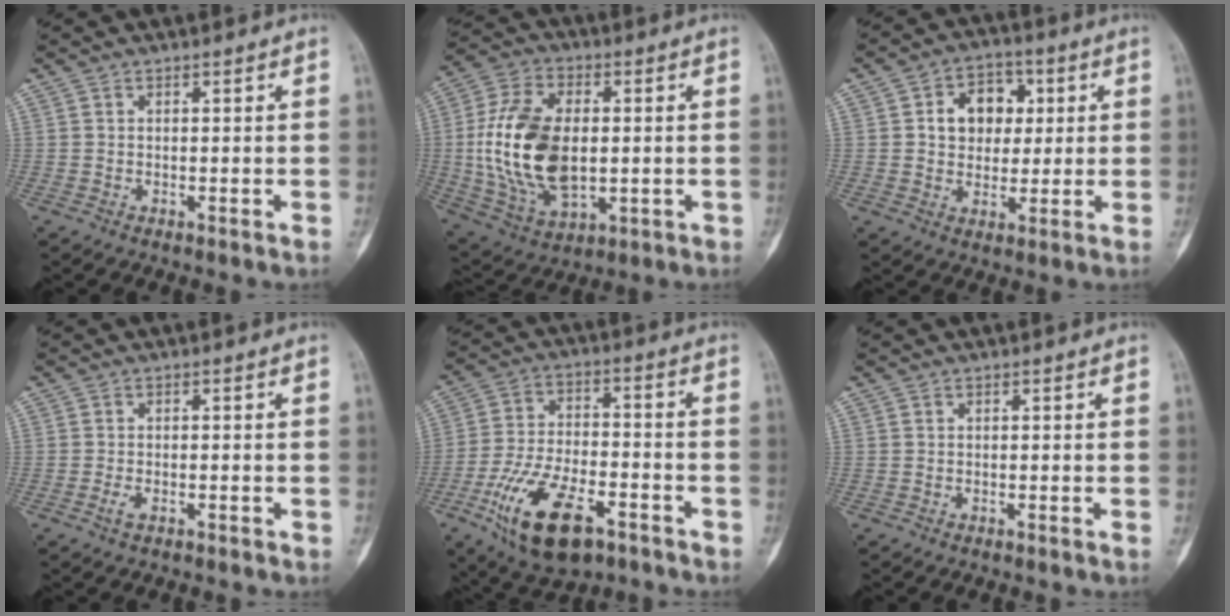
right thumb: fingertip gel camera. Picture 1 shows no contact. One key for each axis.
{"total": 20.2, "fx": -0.2, "fy": 12.3, "fz": 16.0, "tx": -0.301, "ty": -0.001, "tz": 0.008}
{"total": 9.8, "fx": 1.9, "fy": 7.6, "fz": 5.9, "tx": -0.043, "ty": 0.008, "tz": 0.027}
{"total": 1.8, "fx": -1.0, "fy": 0.9, "fz": 1.2, "tx": -0.026, "ty": 0.003, "tz": -0.021}
{"total": 17.5, "fx": -8.8, "fy": 8.4, "fz": 12.7, "tx": -0.226, "ty": 0.033, "tz": -0.146}
{"total": 0.0}